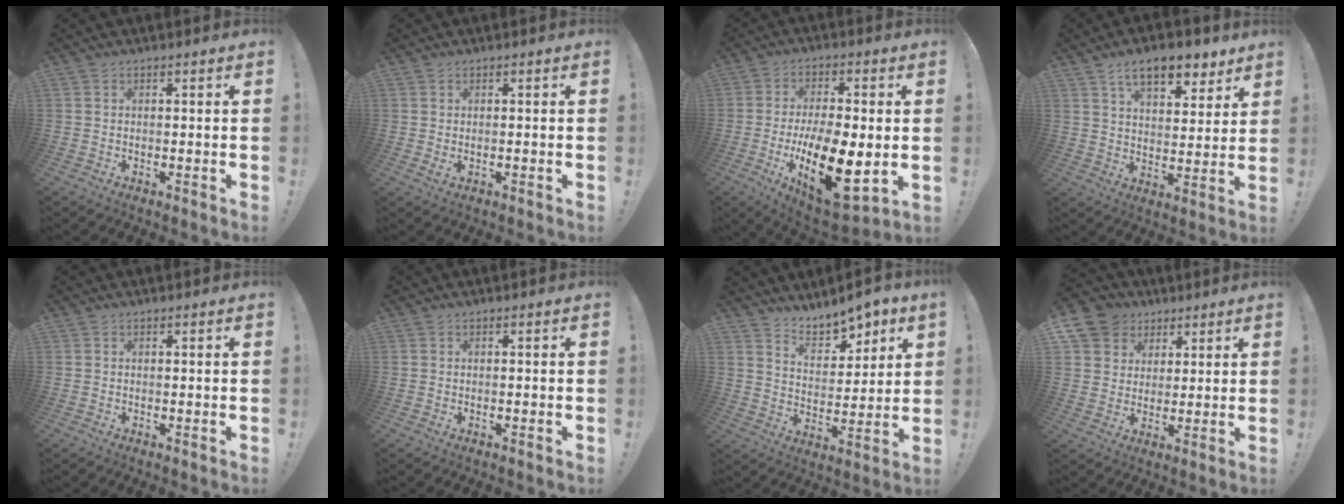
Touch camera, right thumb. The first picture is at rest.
{"total": 1.0, "force": [0.4, 0.3, 0.9], "torque": [-0.015, 0.001, 0.007]}
{"total": 20.9, "force": [-4.6, 9.6, 17.9], "torque": [-0.300, 0.014, -0.061]}
{"total": 11.8, "force": [7.9, 5.2, 7.1], "torque": [-0.108, -0.035, 0.140]}
{"total": 0.0}
{"total": 0.0}
{"total": 9.0, "force": [7.8, 3.7, 2.8], "torque": [-0.040, -0.064, 0.145]}
{"total": 9.5, "force": [4.6, 8.0, 2.2], "torque": [-0.035, -0.032, 0.094]}